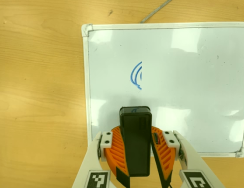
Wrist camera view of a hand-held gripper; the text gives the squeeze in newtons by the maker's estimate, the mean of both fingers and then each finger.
{"total": 13.9, "left": 12.4, "right": 15.5}